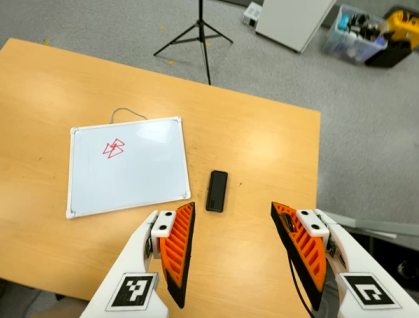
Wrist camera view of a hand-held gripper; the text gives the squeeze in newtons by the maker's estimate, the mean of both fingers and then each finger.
{"total": 0.0}